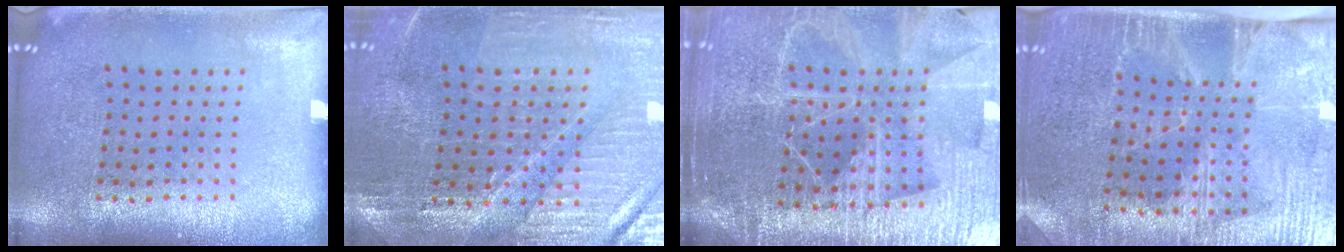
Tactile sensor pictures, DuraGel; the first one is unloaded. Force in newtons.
{"total": 3.2, "press": 3.1, "slide": 0.3}
{"total": 5.5, "press": 4.9, "slide": 2.4}
{"total": 4.2, "press": 3.5, "slide": 2.2}